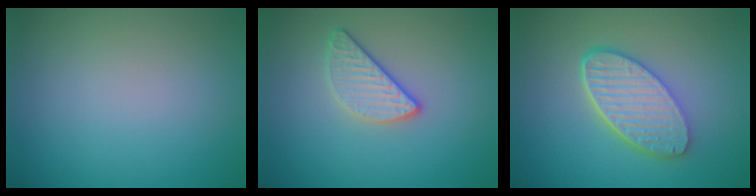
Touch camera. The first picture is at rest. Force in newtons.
{"total": 2.5, "press": 2.4, "slide": 0.8}
{"total": 5.6, "press": 4.4, "slide": 3.4}